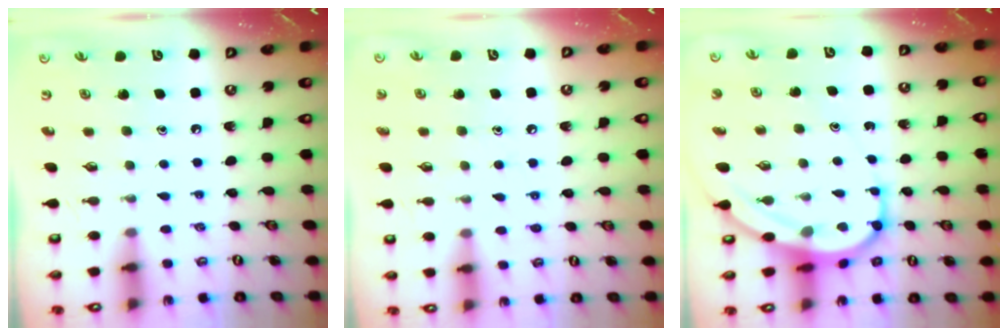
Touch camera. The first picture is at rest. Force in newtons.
{"total": 7.0, "press": 7.0, "slide": 0.9}
{"total": 8.9, "press": 8.9, "slide": 0.3}